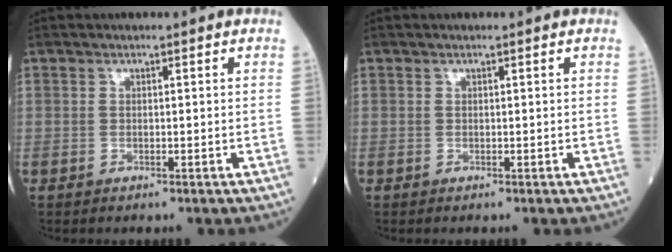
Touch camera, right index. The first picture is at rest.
{"total": 0.0}